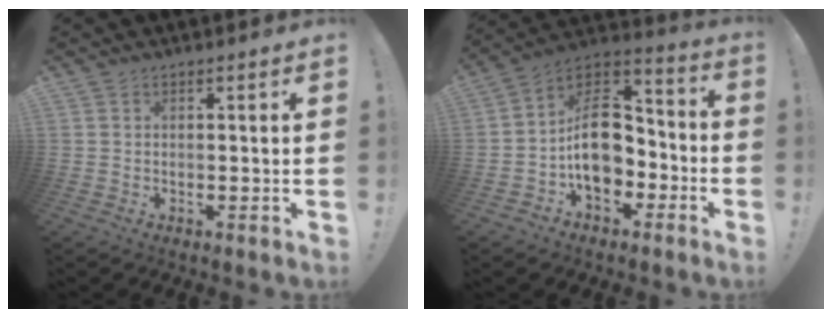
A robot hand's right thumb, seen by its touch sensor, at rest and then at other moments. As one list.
[{"total": 16.9, "force": [-2.7, 12.1, 11.5], "torque": [-0.172, 0.020, -0.036]}]